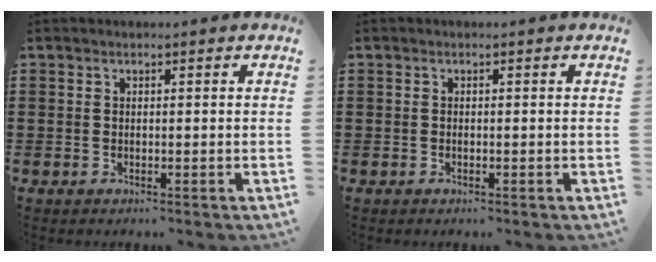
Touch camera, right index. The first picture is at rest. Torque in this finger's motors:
{"motor_torque": [1.01, 1.03, 0.16, 0.01]}